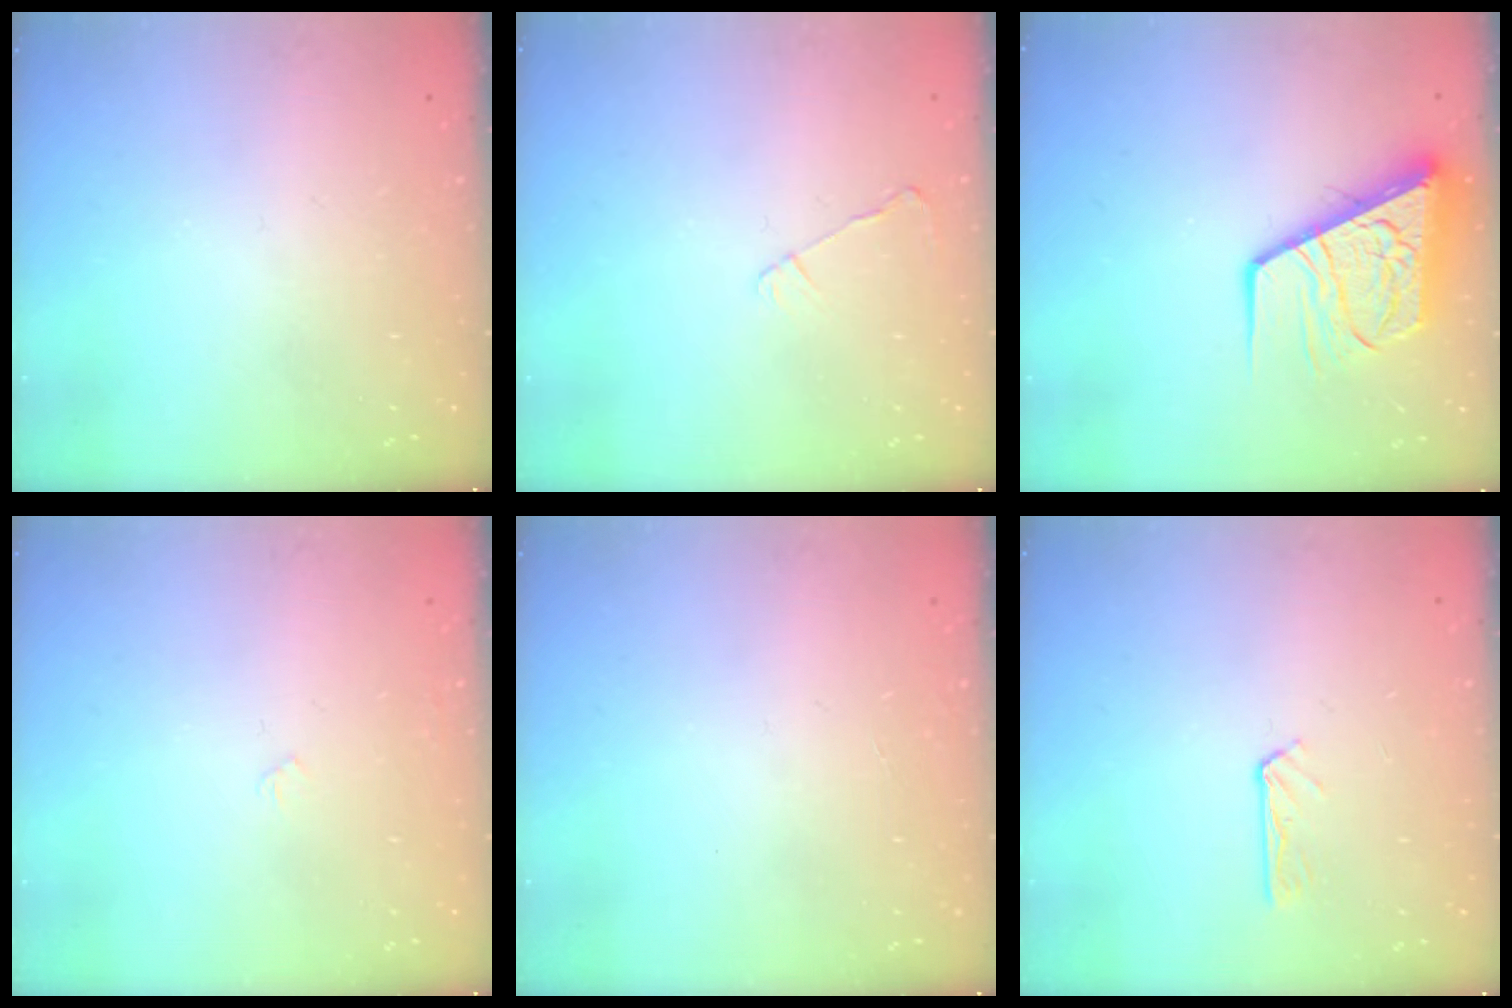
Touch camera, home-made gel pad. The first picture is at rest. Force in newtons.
{"total": 2.6, "press": 2.6, "slide": 0.5}
{"total": 13.0, "press": 12.9, "slide": 1.7}
{"total": 3.4, "press": 3.3, "slide": 0.4}
{"total": 0.0}
{"total": 2.7, "press": 2.7, "slide": 0.2}